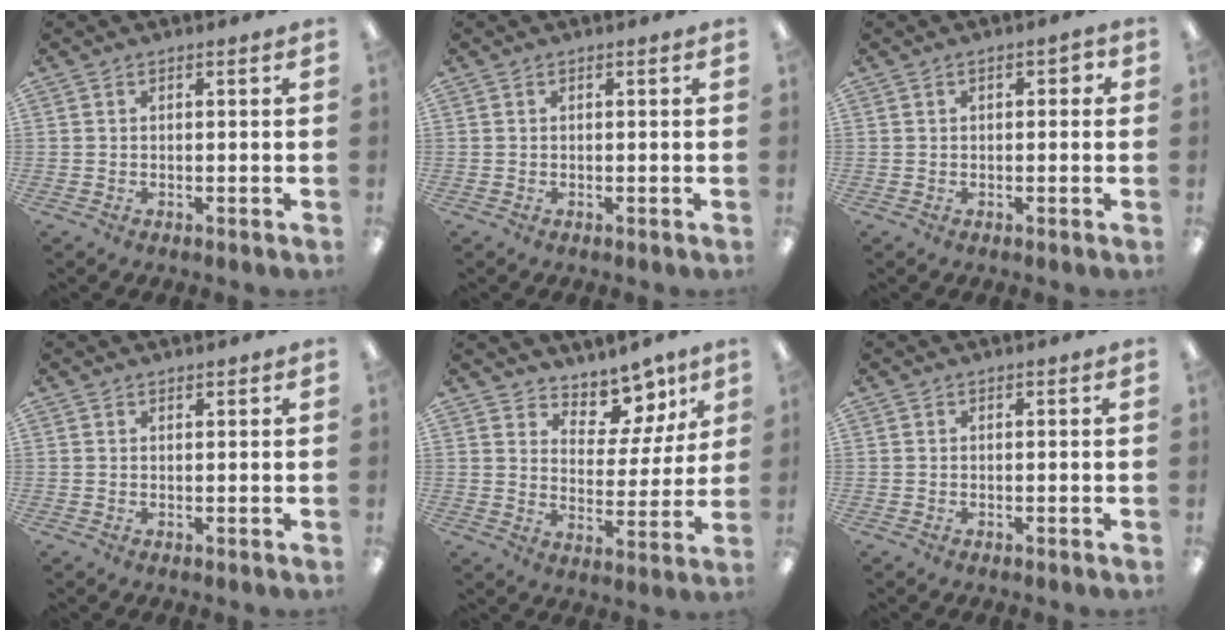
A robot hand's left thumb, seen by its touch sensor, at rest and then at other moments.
{"total": 0.0}
{"total": 2.7, "force": [0.5, 1.5, 2.2], "torque": [-0.035, 0.006, 0.006]}
{"total": 0.7, "force": [0.7, 0.2, 0.1], "torque": [-0.002, 0.001, 0.012]}
{"total": 9.9, "force": [8.4, 4.5, 2.7], "torque": [-0.046, -0.069, 0.153]}
{"total": 0.0}